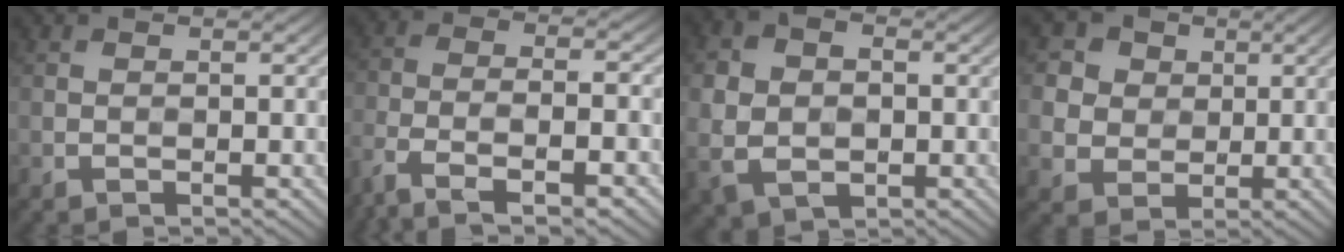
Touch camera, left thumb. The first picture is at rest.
{"total": 10.0, "force": [-6.7, 3.1, 6.7], "torque": [-0.137, -0.010, -0.129]}
{"total": 7.1, "force": [-0.5, 5.4, 4.7], "torque": [-0.110, -0.007, -0.012]}
{"total": 8.0, "force": [3.1, 6.8, 2.7], "torque": [-0.110, 0.014, 0.057]}